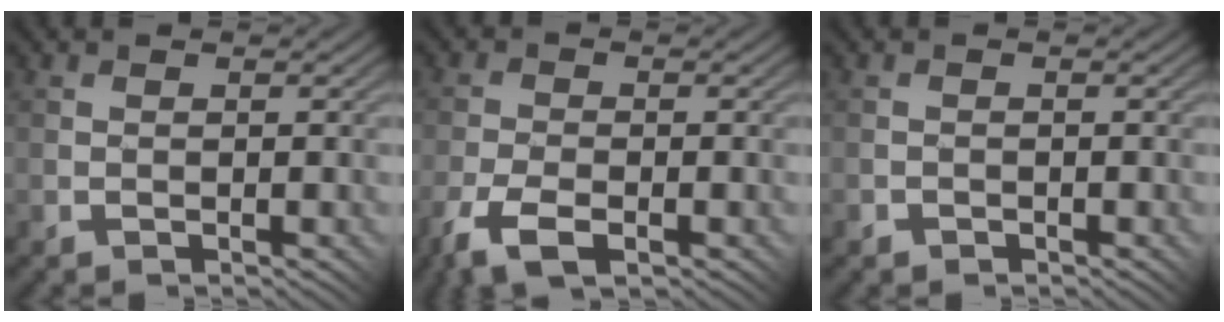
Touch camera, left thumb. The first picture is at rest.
{"total": 6.3, "force": [-3.5, 3.0, 4.3], "torque": [-0.099, -0.009, -0.063]}
{"total": 0.6, "force": [-0.5, 0.3, -0.1], "torque": [0.005, 0.001, -0.009]}